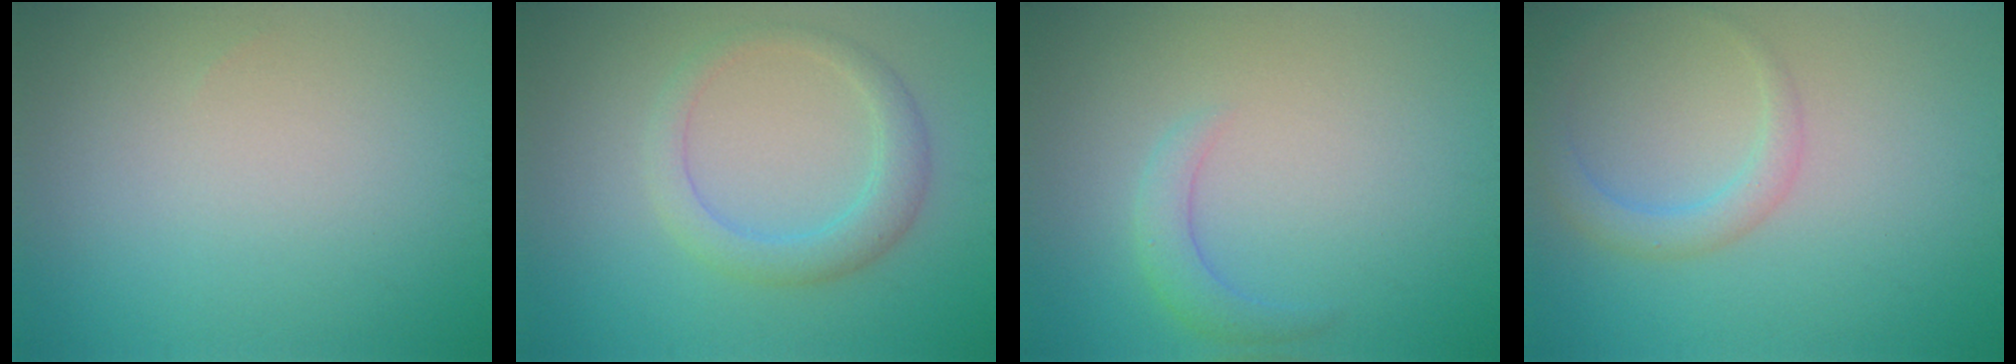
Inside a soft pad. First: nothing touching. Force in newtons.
{"total": 3.0, "press": 3.0, "slide": 0.1}
{"total": 2.1, "press": 2.1, "slide": 0.2}
{"total": 2.4, "press": 2.4, "slide": 0.1}